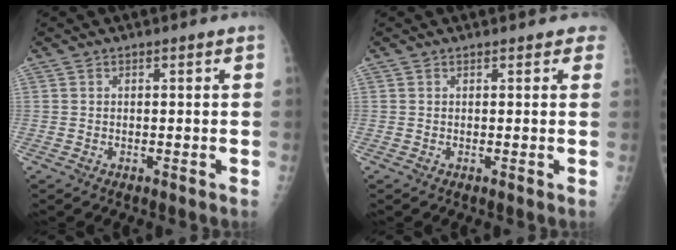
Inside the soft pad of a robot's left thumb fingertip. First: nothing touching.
{"total": 1.4, "force": [1.1, 0.8, 0.4], "torque": [0.012, -0.003, 0.000]}